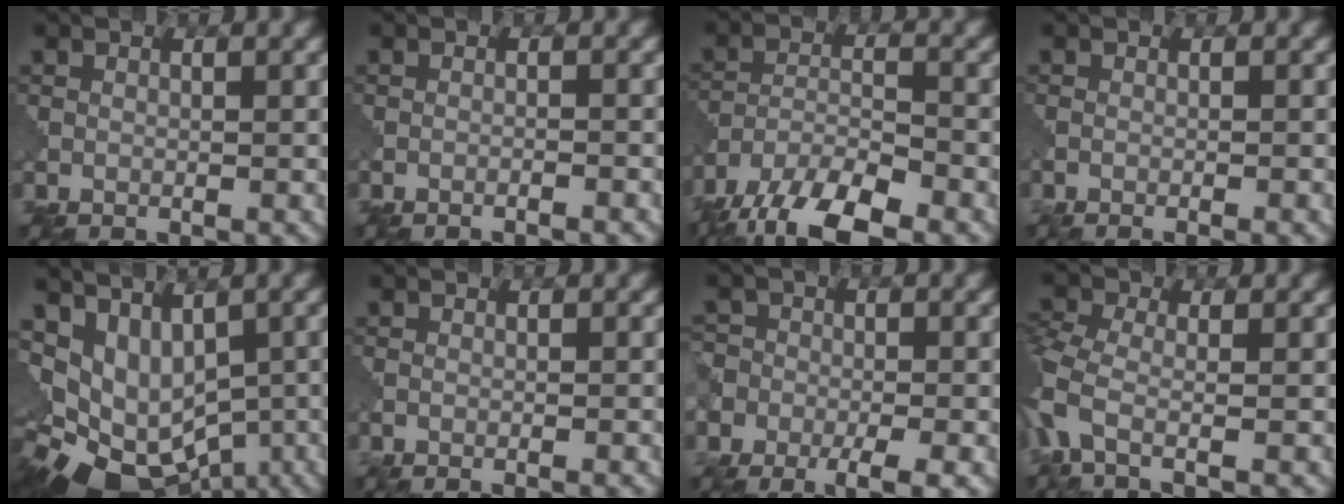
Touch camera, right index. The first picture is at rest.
{"total": 0.9, "force": [-0.8, 0.3, 0.2], "torque": [0.021, 0.000, -0.032]}
{"total": 9.1, "force": [-7.7, 2.4, 4.2], "torque": [-0.085, -0.010, -0.140]}
{"total": 2.5, "force": [-0.8, 1.2, 2.1], "torque": [-0.003, 0.004, -0.025]}
{"total": 9.1, "force": [-2.3, 6.6, 5.8], "torque": [-0.099, 0.000, 0.008]}
{"total": 1.5, "force": [-0.3, 0.9, 1.2], "torque": [0.011, 0.005, -0.024]}
{"total": 4.7, "force": [-3.4, 2.6, 2.0], "torque": [-0.032, -0.015, -0.048]}
{"total": 3.8, "force": [-1.6, 1.3, 3.1], "torque": [-0.074, -0.013, -0.040]}